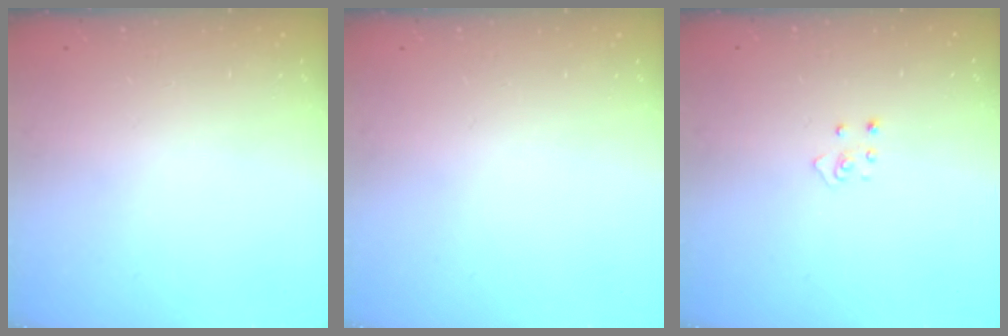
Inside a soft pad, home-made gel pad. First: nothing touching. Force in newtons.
{"total": 0.0}
{"total": 2.5, "press": 2.4, "slide": 0.3}